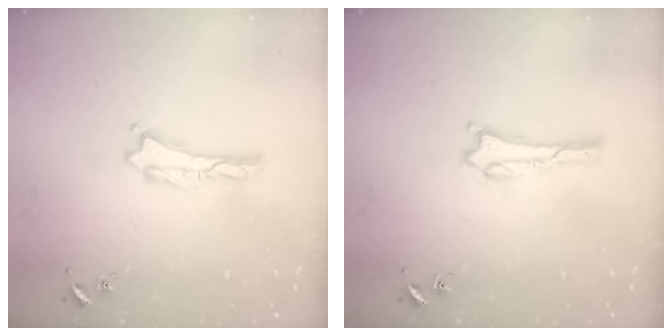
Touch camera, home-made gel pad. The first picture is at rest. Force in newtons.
{"total": 0.8, "press": 0.8, "slide": 0.2}